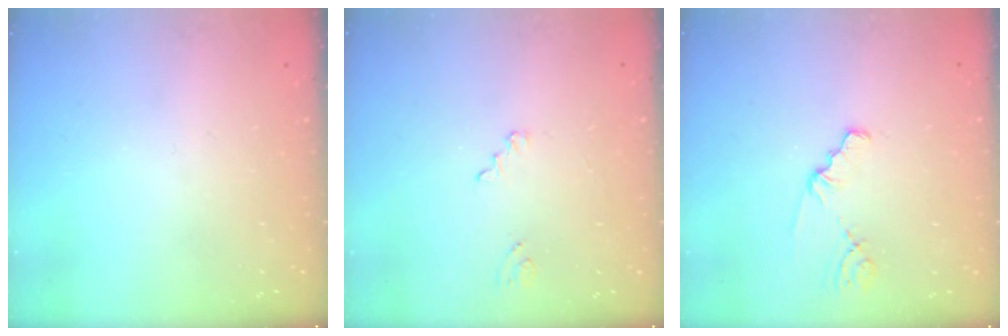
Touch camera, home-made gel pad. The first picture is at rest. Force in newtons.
{"total": 0.8, "press": 0.8, "slide": 0.0}
{"total": 1.7, "press": 1.7, "slide": 0.1}